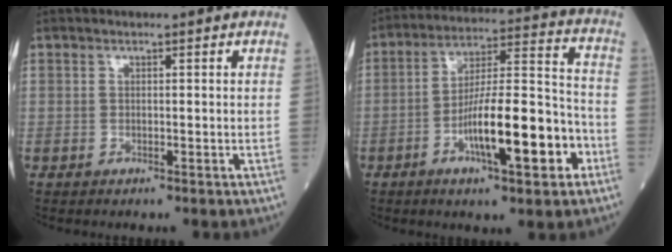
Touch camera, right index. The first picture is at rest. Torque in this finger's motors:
{"motor_torque": [1.29, -0.85, 0.43, 0.21]}